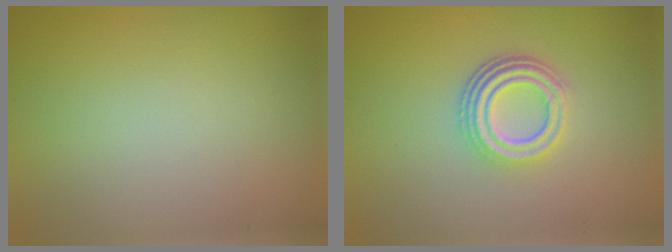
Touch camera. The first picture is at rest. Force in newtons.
{"total": 4.3, "press": 3.2, "slide": 2.9}